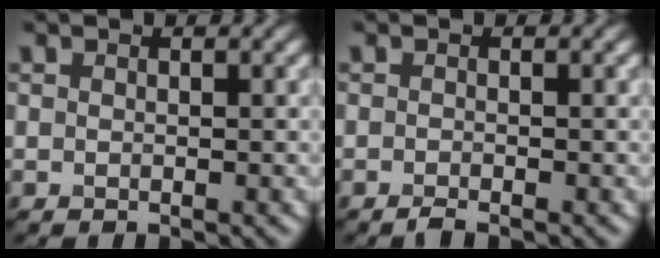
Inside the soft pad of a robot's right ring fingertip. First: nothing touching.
{"total": 0.8, "force": [-0.6, 0.1, 0.4], "torque": [-0.009, 0.001, -0.014]}